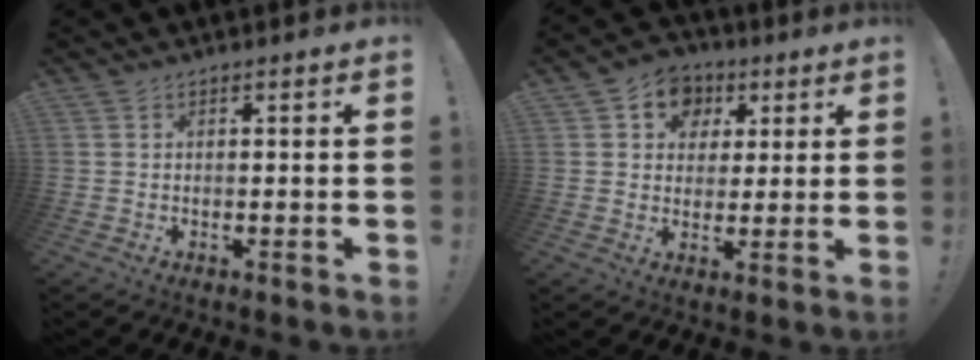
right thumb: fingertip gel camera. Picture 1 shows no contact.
{"total": 8.7, "force": [2.6, 7.8, 2.8], "torque": [-0.037, -0.007, 0.054]}